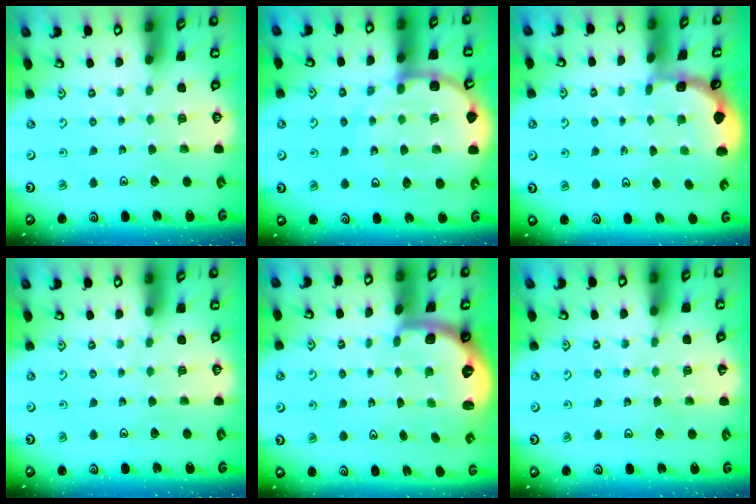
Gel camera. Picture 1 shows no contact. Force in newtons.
{"total": 12.7, "press": 12.4, "slide": 2.8}
{"total": 1.3, "press": 1.3, "slide": 0.3}
{"total": 0.0}
{"total": 2.1, "press": 2.0, "slide": 0.8}
{"total": 2.4, "press": 2.4, "slide": 0.5}